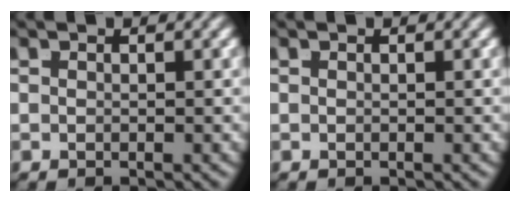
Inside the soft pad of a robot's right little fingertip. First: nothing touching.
{"total": 0.0}